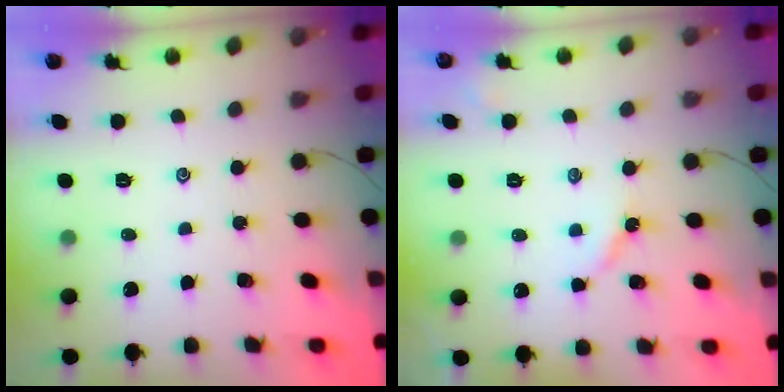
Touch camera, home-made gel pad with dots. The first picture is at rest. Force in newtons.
{"total": 3.8, "press": 3.8, "slide": 0.3}